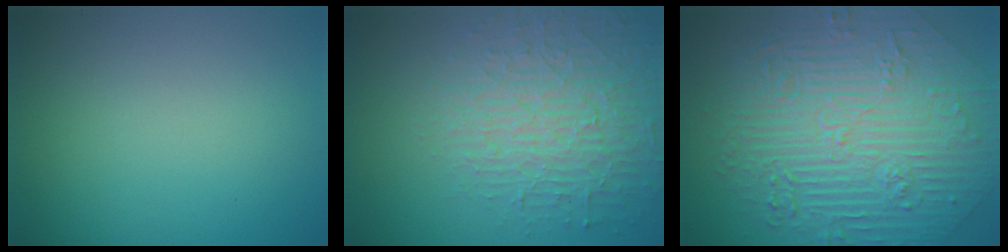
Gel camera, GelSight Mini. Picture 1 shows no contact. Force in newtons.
{"total": 4.2, "press": 4.1, "slide": 0.9}
{"total": 11.1, "press": 7.5, "slide": 8.1}